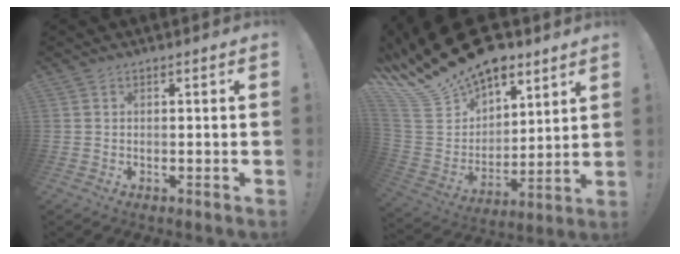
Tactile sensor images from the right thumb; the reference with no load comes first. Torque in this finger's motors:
{"motor_torque": [0.50, 2.79, 0.84, 0.91, 0.26]}